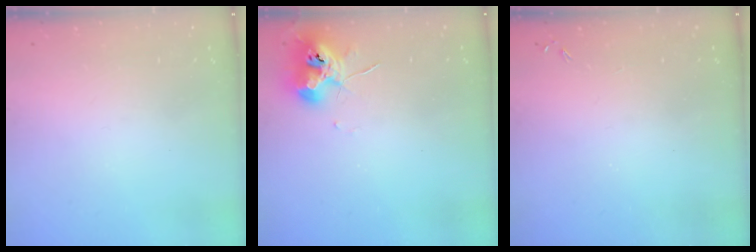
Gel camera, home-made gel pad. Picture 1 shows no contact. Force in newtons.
{"total": 9.6, "press": 9.6, "slide": 0.9}
{"total": 0.0}